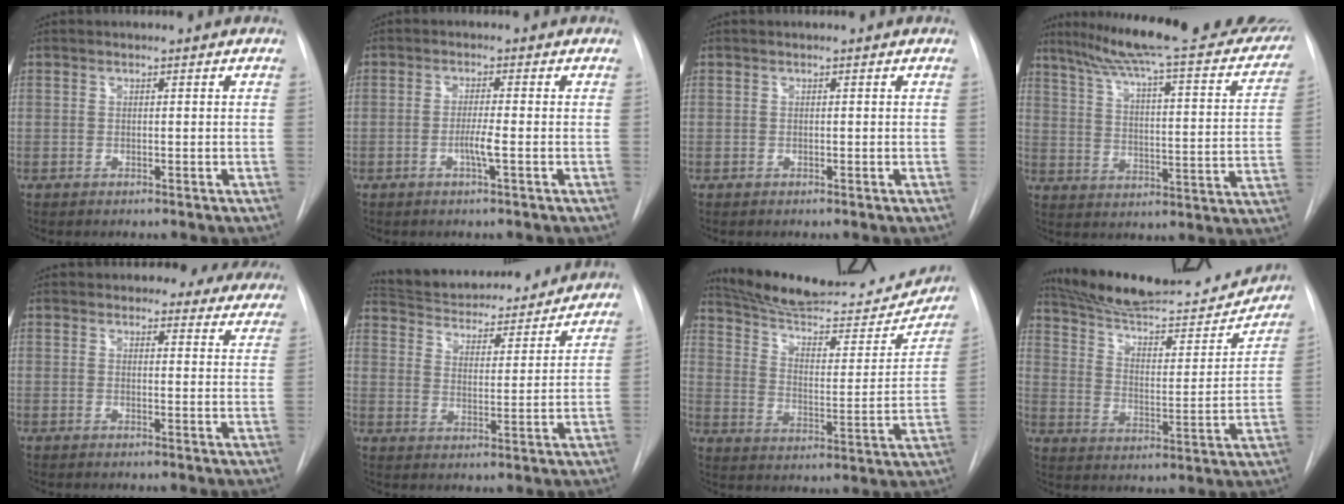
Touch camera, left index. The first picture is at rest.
{"total": 2.6, "force": [-0.9, -0.4, 2.4], "torque": [-0.045, -0.003, -0.018]}
{"total": 0.0}
{"total": 29.5, "force": [25.2, 3.7, 14.9], "torque": [-0.218, -0.042, 0.319]}
{"total": 13.9, "force": [12.9, 4.6, 2.3], "torque": [0.013, -0.014, 0.129]}
{"total": 21.4, "force": [19.8, 5.1, 6.4], "torque": [-0.104, 0.009, 0.275]}
{"total": 25.5, "force": [23.6, 4.9, 8.3], "torque": [-0.124, -0.047, 0.320]}
{"total": 23.5, "force": [21.8, 3.5, 7.9], "torque": [-0.122, -0.032, 0.312]}